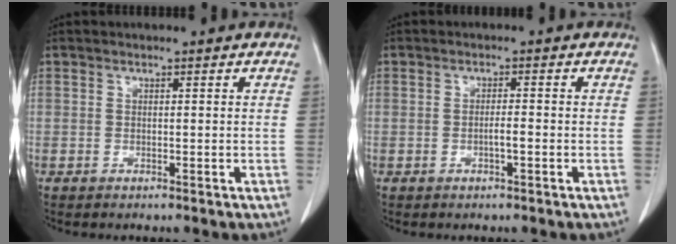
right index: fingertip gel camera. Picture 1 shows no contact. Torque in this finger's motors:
{"motor_torque": [0.30, -0.13, 0.25, 0.05]}